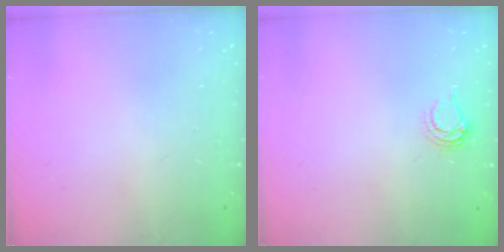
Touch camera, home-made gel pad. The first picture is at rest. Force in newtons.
{"total": 4.6, "press": 4.6, "slide": 0.5}